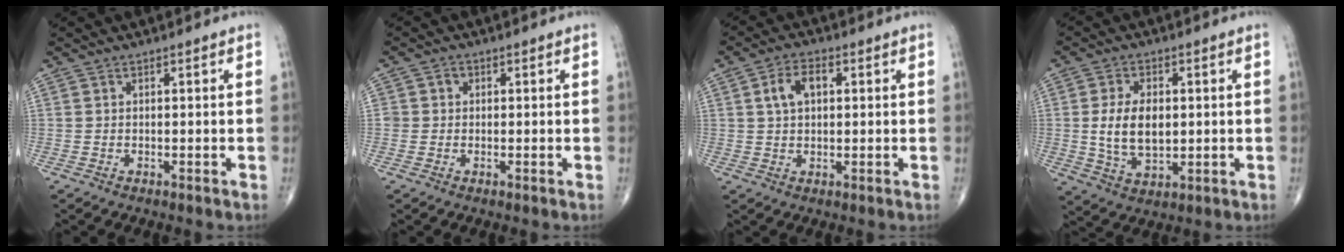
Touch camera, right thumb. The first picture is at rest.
{"total": 2.0, "force": [0.2, 2.0, 0.5], "torque": [0.007, 0.004, 0.000]}
{"total": 5.6, "force": [1.4, 3.3, 4.3], "torque": [-0.076, 0.011, 0.022]}
{"total": 9.5, "force": [0.5, 5.7, 7.6], "torque": [-0.130, -0.008, 0.016]}